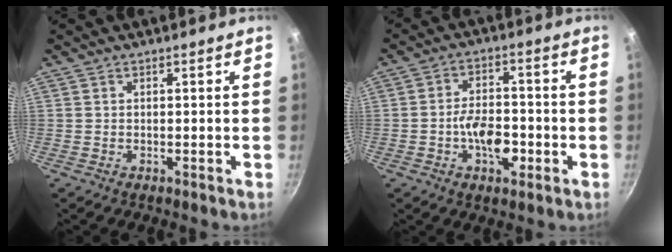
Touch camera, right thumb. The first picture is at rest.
{"total": 8.6, "force": [-2.6, 4.7, 6.7], "torque": [-0.092, 0.023, -0.045]}